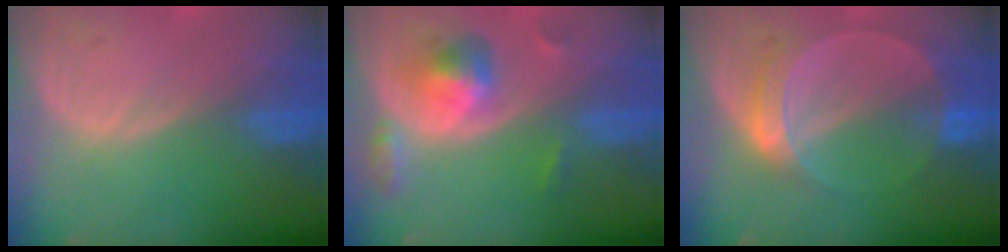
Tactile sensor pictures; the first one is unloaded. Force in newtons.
{"total": 6.0, "press": 5.3, "slide": 2.7}
{"total": 5.8, "press": 5.3, "slide": 2.3}